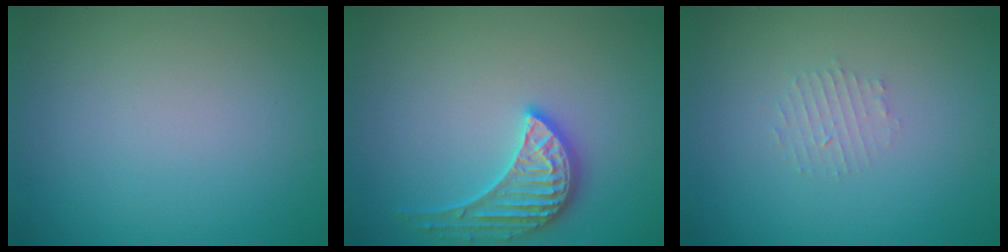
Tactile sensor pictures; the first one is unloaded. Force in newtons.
{"total": 3.2, "press": 3.2, "slide": 0.5}
{"total": 1.2, "press": 1.1, "slide": 0.2}